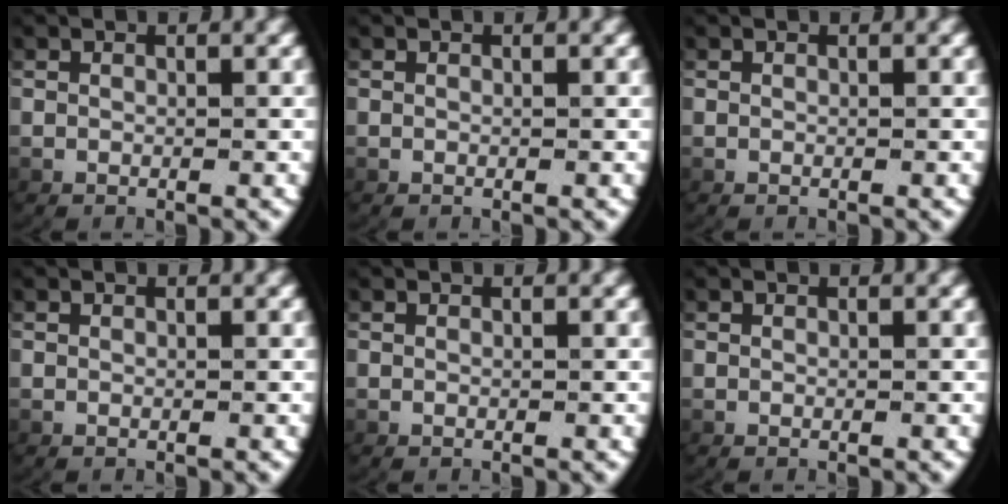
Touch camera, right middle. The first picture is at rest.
{"total": 0.0}
{"total": 0.0}
{"total": 0.0}
{"total": 0.0}
{"total": 0.0}